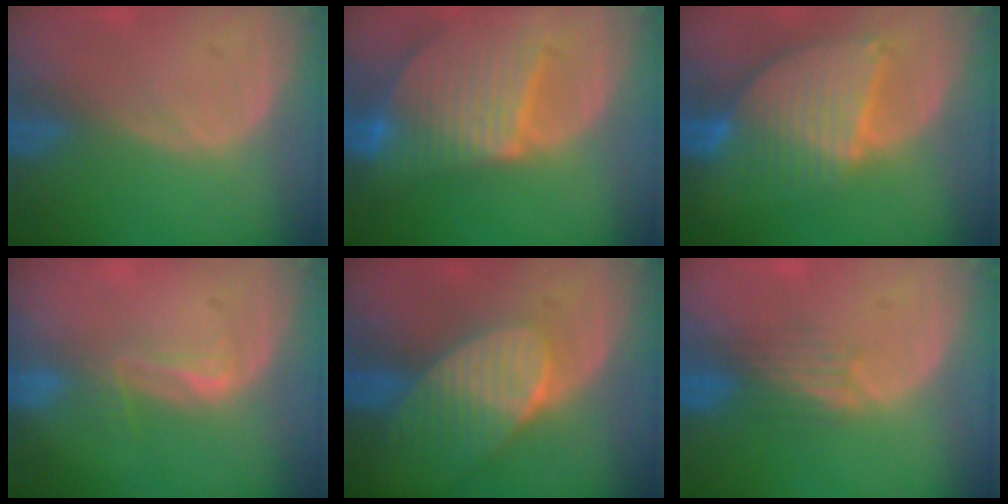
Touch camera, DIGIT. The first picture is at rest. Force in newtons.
{"total": 9.5, "press": 8.3, "slide": 4.7}
{"total": 8.5, "press": 7.5, "slide": 4.1}
{"total": 2.7, "press": 2.3, "slide": 1.5}
{"total": 7.4, "press": 6.7, "slide": 3.1}
{"total": 3.7, "press": 3.2, "slide": 1.8}